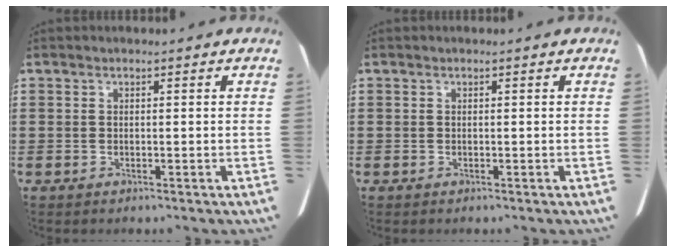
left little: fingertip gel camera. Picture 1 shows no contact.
{"total": 0.0}